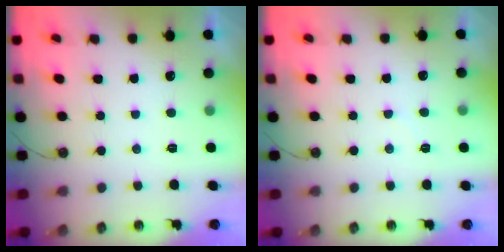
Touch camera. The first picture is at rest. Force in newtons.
{"total": 4.8, "press": 4.8, "slide": 0.6}